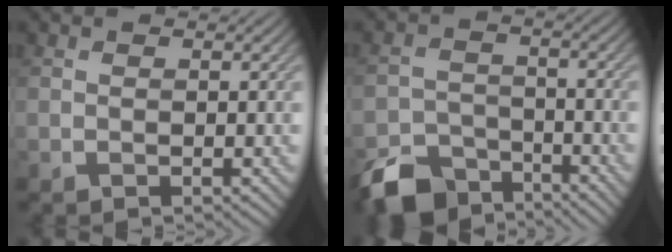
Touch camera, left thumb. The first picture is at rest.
{"total": 8.3, "force": [-6.4, 4.1, 3.2], "torque": [-0.065, -0.014, -0.120]}